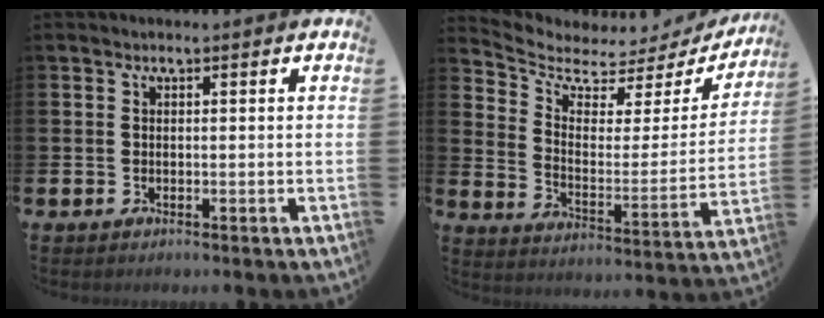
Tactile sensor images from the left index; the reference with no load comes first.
{"total": 4.5, "force": [3.9, 2.0, 1.0], "torque": [-0.054, -0.039, 0.056]}